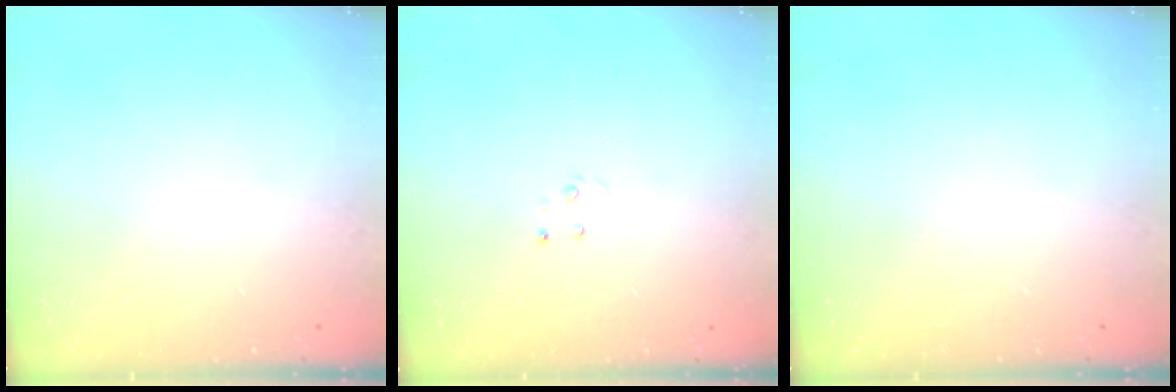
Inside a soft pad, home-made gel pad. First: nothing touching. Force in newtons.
{"total": 3.0, "press": 2.9, "slide": 0.3}
{"total": 0.0}